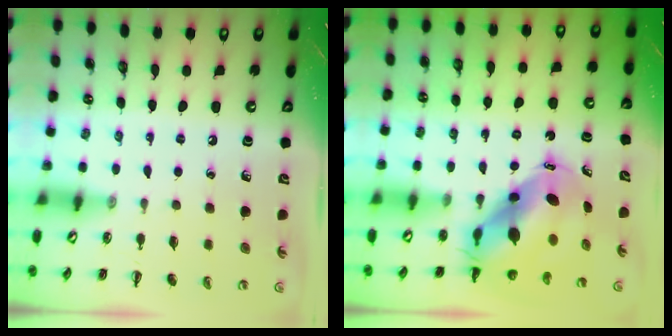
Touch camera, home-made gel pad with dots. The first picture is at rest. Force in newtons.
{"total": 9.5, "press": 9.1, "slide": 2.8}